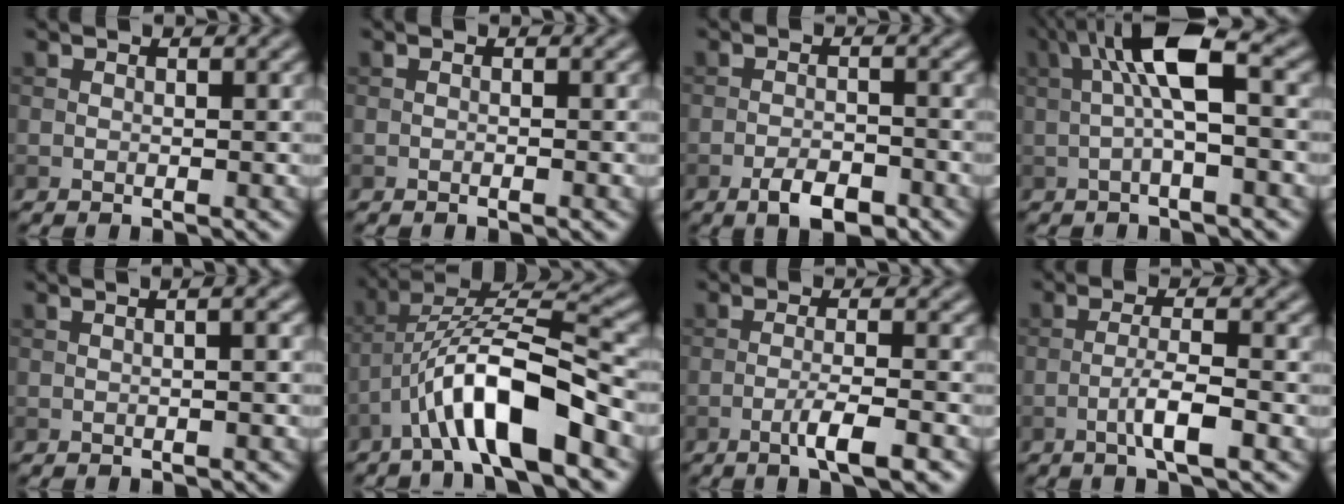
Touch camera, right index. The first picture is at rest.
{"total": 0.7, "force": [-0.3, 0.2, 0.7], "torque": [-0.009, 0.000, -0.007]}
{"total": 3.4, "force": [-2.1, 1.3, 2.3], "torque": [-0.038, 0.001, -0.039]}
{"total": 6.8, "force": [0.8, 1.6, 6.6], "torque": [-0.118, 0.025, 0.003]}
{"total": 3.9, "force": [1.0, 1.8, 3.3], "torque": [-0.009, 0.021, -0.017]}
{"total": 9.1, "force": [-4.4, 2.3, 7.7], "torque": [-0.129, 0.017, -0.077]}
{"total": 3.6, "force": [-1.8, 0.4, 3.1], "torque": [-0.053, 0.006, -0.039]}
{"total": 3.6, "force": [-1.5, 0.5, 3.2], "torque": [-0.059, 0.008, -0.034]}